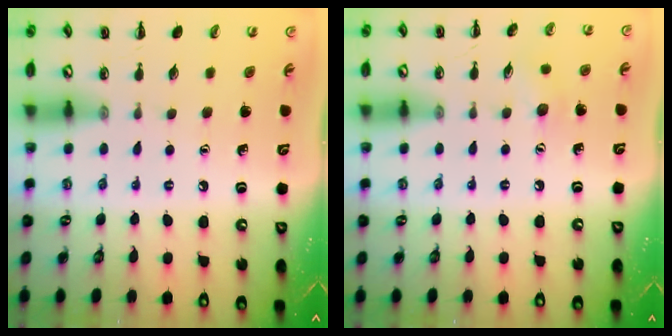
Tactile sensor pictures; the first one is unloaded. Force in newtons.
{"total": 4.7, "press": 4.5, "slide": 1.2}